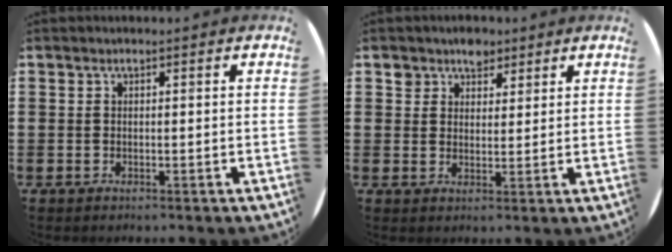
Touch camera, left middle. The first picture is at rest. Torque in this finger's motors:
{"motor_torque": [0.48, -0.38, 0.02, 0.04]}